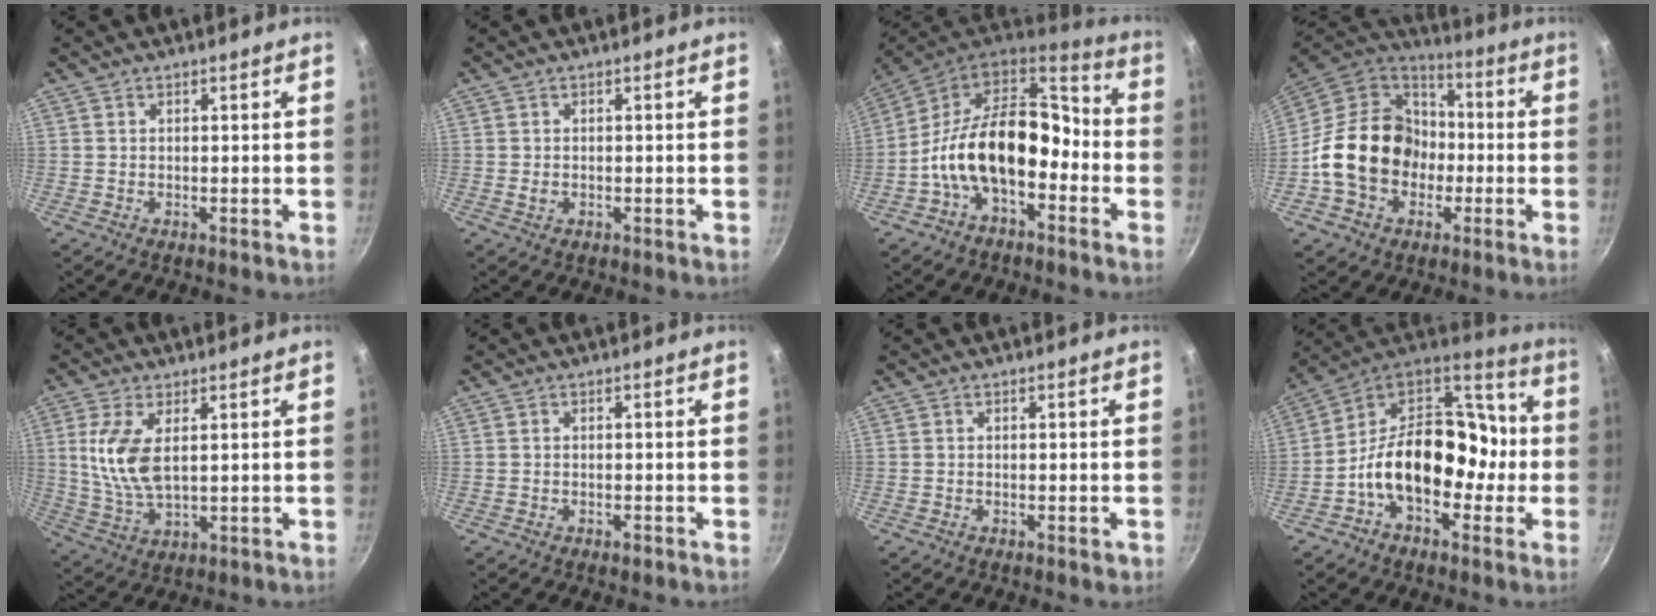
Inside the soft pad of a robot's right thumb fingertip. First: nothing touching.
{"total": 1.1, "force": [-0.2, 0.8, 0.8], "torque": [-0.013, 0.000, -0.004]}
{"total": 18.4, "force": [-4.5, 11.0, 14.0], "torque": [-0.214, 0.065, -0.098]}
{"total": 20.7, "force": [-3.1, 16.7, 11.8], "torque": [-0.184, 0.052, -0.056]}
{"total": 9.8, "force": [2.1, 4.8, 8.3], "torque": [-0.169, -0.012, 0.048]}
{"total": 1.1, "force": [-0.7, 0.5, 0.7], "torque": [-0.015, 0.004, -0.010]}
{"total": 1.1, "force": [-0.5, 0.5, 0.8], "torque": [-0.014, 0.003, -0.008]}
{"total": 20.8, "force": [-3.5, 14.1, 14.9], "torque": [-0.189, 0.068, -0.073]}